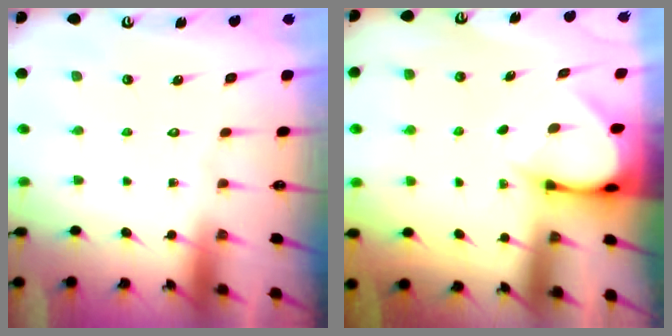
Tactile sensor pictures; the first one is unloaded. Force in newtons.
{"total": 3.4, "press": 3.4, "slide": 0.1}